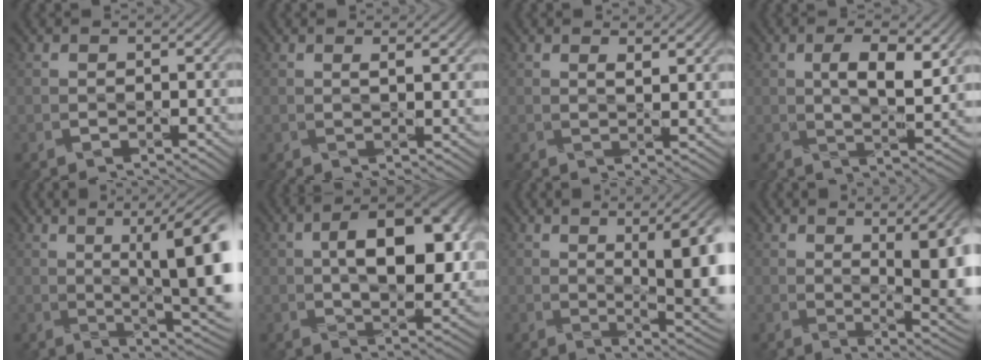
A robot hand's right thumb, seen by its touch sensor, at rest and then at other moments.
{"total": 1.6, "force": [1.1, -0.2, 1.1], "torque": [-0.020, 0.001, 0.021]}
{"total": 2.2, "force": [1.5, 0.1, 1.5], "torque": [-0.031, -0.003, 0.030]}
{"total": 6.6, "force": [2.1, 2.2, 5.9], "torque": [-0.106, -0.001, 0.040]}
{"total": 13.7, "force": [2.1, 3.4, 13.1], "torque": [-0.166, 0.019, 0.036]}
{"total": 11.0, "force": [1.7, 5.4, 9.4], "torque": [-0.145, 0.001, 0.030]}
{"total": 13.3, "force": [1.4, 4.4, 12.5], "torque": [-0.158, 0.014, 0.024]}
{"total": 11.7, "force": [1.3, 4.1, 10.9], "torque": [-0.138, 0.004, 0.029]}